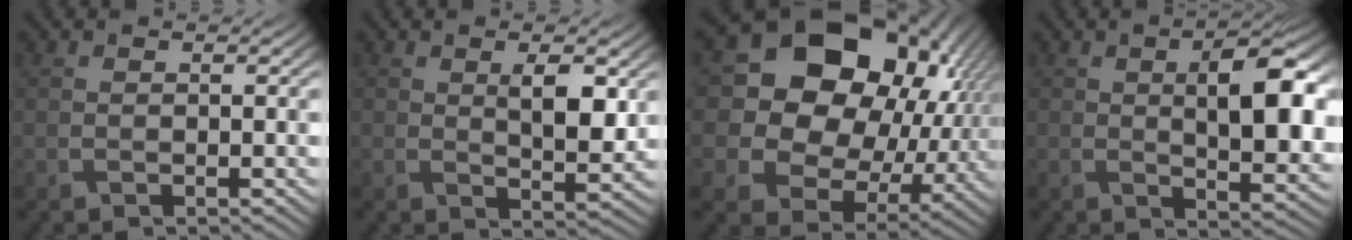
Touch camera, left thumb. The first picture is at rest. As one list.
[{"total": 4.3, "force": [1.4, 1.6, 3.7], "torque": [-0.075, -0.008, 0.029]}, {"total": 20.4, "force": [5.3, 16.6, 10.6], "torque": [-0.236, 0.022, 0.116]}, {"total": 9.2, "force": [1.4, 3.8, 8.2], "torque": [-0.132, -0.004, 0.028]}]